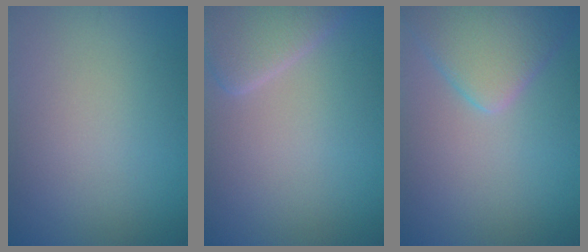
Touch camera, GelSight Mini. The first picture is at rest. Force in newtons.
{"total": 3.7, "press": 3.7, "slide": 0.3}
{"total": 4.9, "press": 4.9, "slide": 0.3}